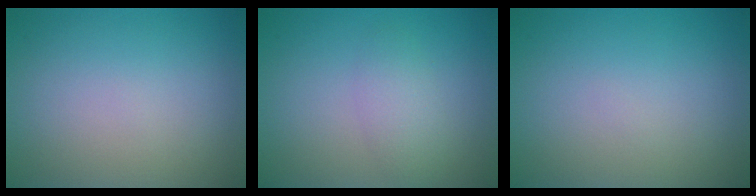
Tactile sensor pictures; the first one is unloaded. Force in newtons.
{"total": 2.2, "press": 2.2, "slide": 0.1}
{"total": 0.0}